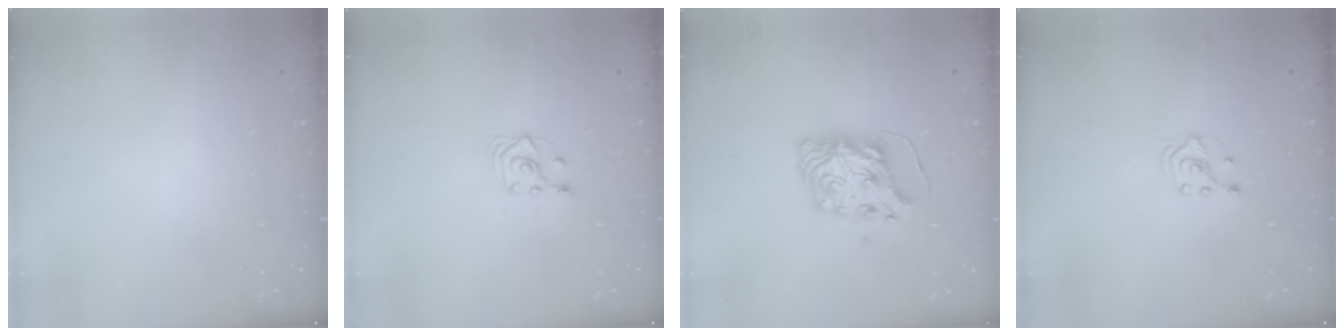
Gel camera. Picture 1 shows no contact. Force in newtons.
{"total": 3.2, "press": 3.1, "slide": 0.7}
{"total": 8.9, "press": 8.9, "slide": 0.3}
{"total": 2.1, "press": 2.0, "slide": 0.8}